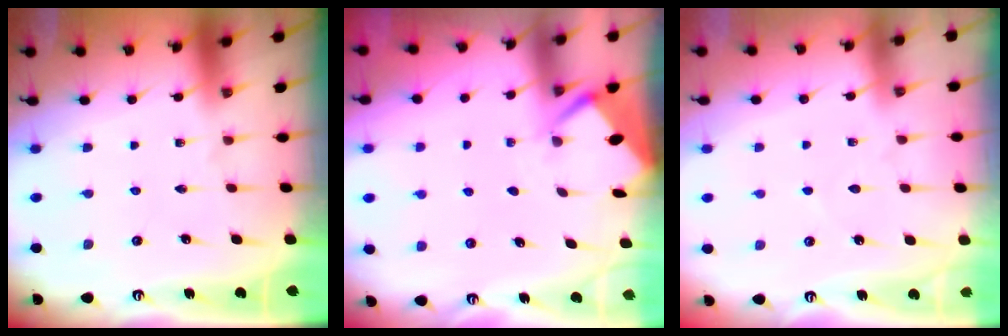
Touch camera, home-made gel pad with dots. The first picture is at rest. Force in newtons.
{"total": 2.8, "press": 2.7, "slide": 0.4}
{"total": 2.3, "press": 2.3, "slide": 0.3}